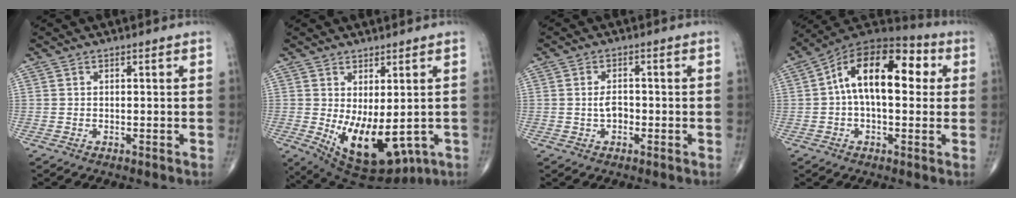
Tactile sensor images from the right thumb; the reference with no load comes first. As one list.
[{"total": 13.3, "force": [-1.9, 6.6, 11.4], "torque": [-0.174, -0.016, -0.001]}, {"total": 2.7, "force": [-0.4, 1.7, 2.1], "torque": [-0.034, 0.006, -0.010]}, {"total": 17.4, "force": [2.9, 9.3, 14.5], "torque": [-0.211, 0.043, 0.035]}]